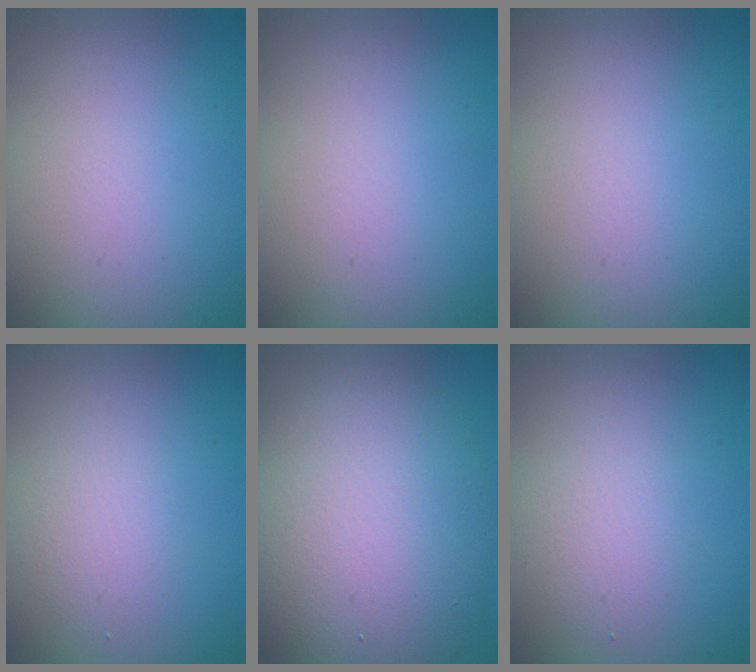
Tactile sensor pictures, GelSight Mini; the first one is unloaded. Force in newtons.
{"total": 0.0}
{"total": 0.0}
{"total": 1.6, "press": 1.6, "slide": 0.1}
{"total": 10.5, "press": 10.5, "slide": 0.5}
{"total": 2.1, "press": 2.1, "slide": 0.0}